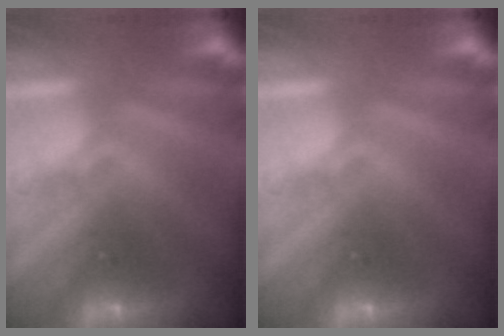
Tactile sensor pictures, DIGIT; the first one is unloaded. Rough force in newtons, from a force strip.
{"total": 0.0}